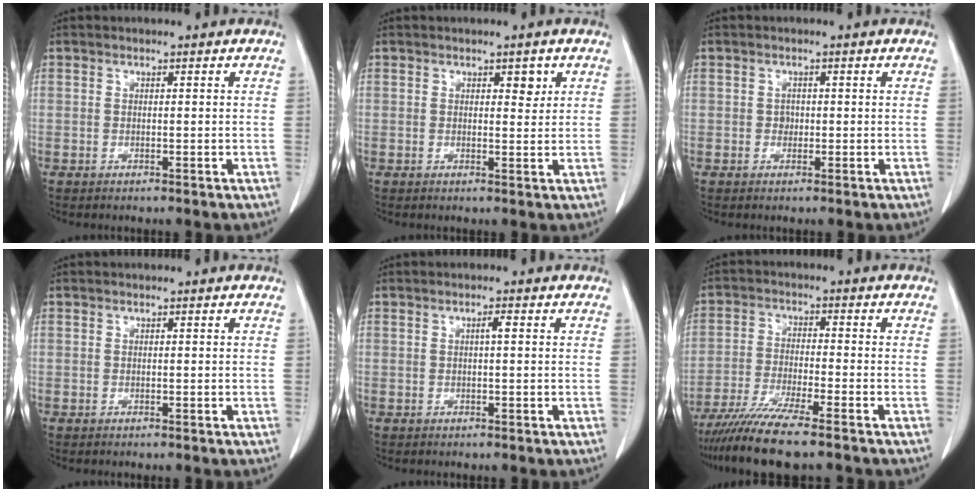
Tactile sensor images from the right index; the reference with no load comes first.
{"total": 1.9, "force": [1.0, 0.9, 1.3], "torque": [-0.013, -0.003, 0.014]}
{"total": 1.0, "force": [-0.1, 0.9, 0.5], "torque": [-0.005, 0.003, -0.001]}
{"total": 0.0}
{"total": 1.0, "force": [0.2, 0.0, 1.0], "torque": [-0.017, 0.003, 0.002]}
{"total": 10.0, "force": [-7.9, -0.3, 6.0], "torque": [-0.103, -0.029, -0.137]}